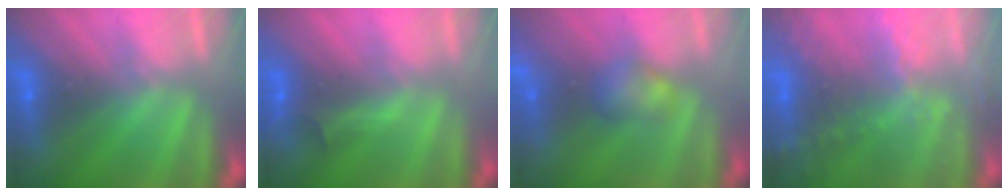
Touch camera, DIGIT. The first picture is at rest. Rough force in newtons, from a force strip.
{"total": 2.8}
{"total": 3.0}
{"total": 8.2}